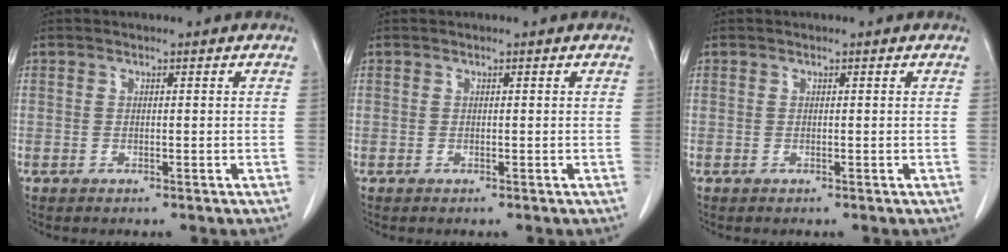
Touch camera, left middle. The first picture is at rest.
{"total": 0.0}
{"total": 0.0}